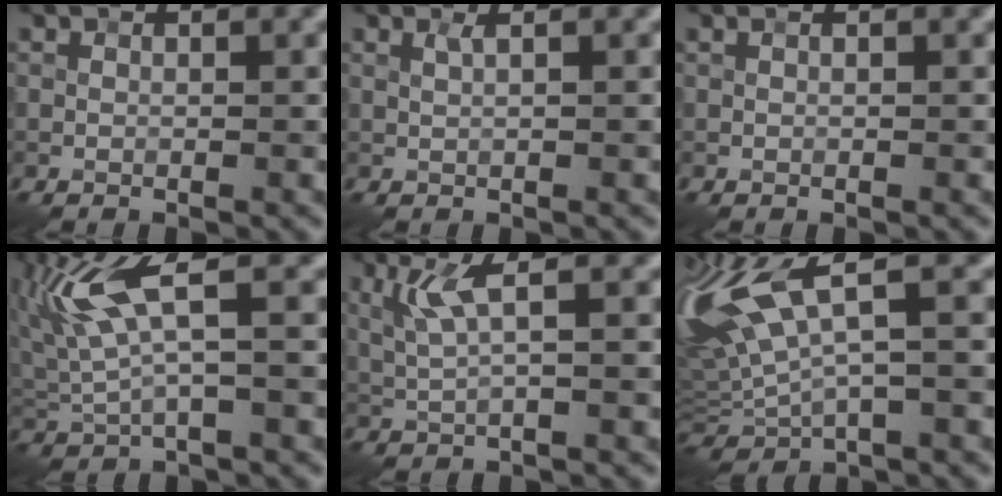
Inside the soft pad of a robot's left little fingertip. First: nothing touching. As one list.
[{"total": 0.8, "force": [0.4, 0.1, 0.7], "torque": [-0.012, 0.001, 0.006]}, {"total": 0.0}, {"total": 6.3, "force": [2.0, 1.8, 5.7], "torque": [-0.134, 0.005, 0.043]}, {"total": 3.1, "force": [1.1, 0.4, 2.9], "torque": [-0.067, -0.002, 0.028]}, {"total": 9.7, "force": [2.8, 3.7, 8.6], "torque": [-0.195, 0.012, 0.049]}]